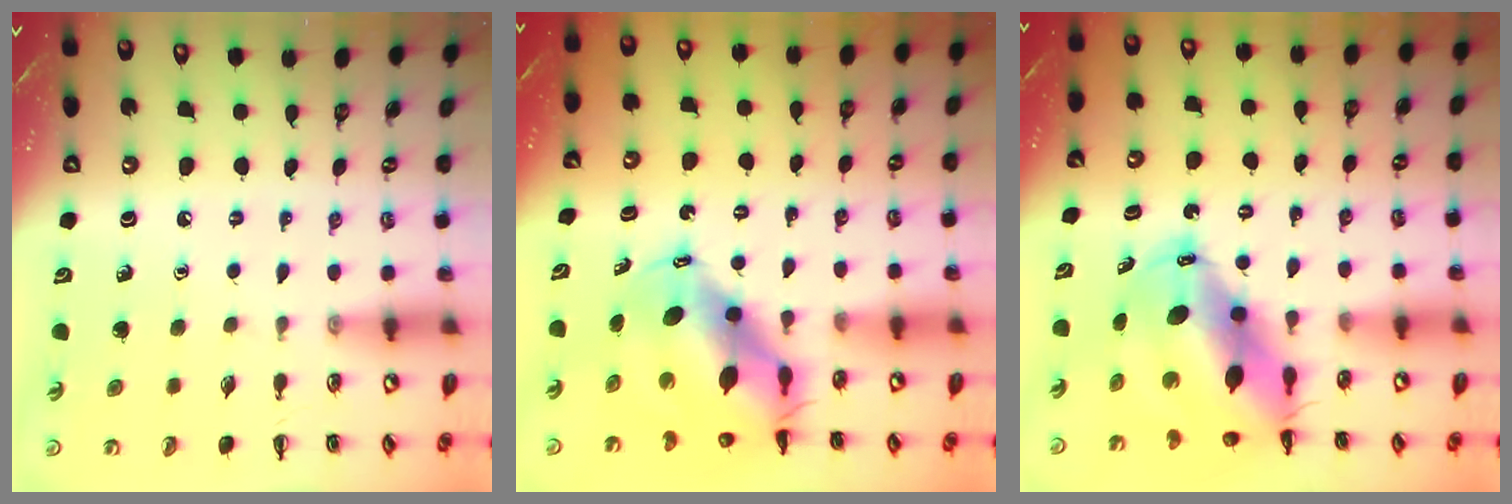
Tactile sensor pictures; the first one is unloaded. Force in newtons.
{"total": 10.8, "press": 10.4, "slide": 3.0}
{"total": 13.1, "press": 12.6, "slide": 3.6}